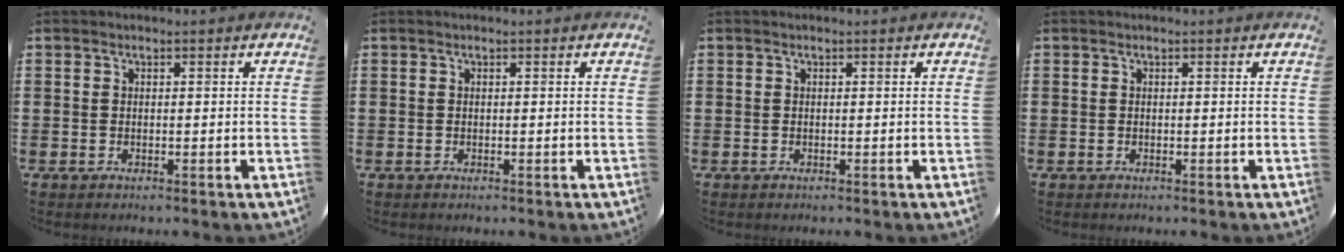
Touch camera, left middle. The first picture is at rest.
{"total": 0.0}
{"total": 0.0}
{"total": 0.0}